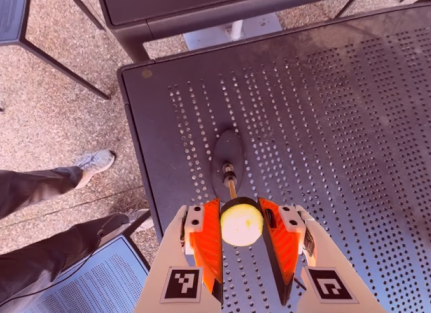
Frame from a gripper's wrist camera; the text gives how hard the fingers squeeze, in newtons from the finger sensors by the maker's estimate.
{"total": 10.7, "left": 10.5, "right": 10.8}